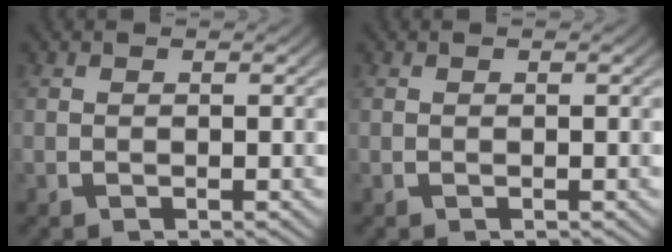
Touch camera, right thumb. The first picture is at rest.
{"total": 0.0}